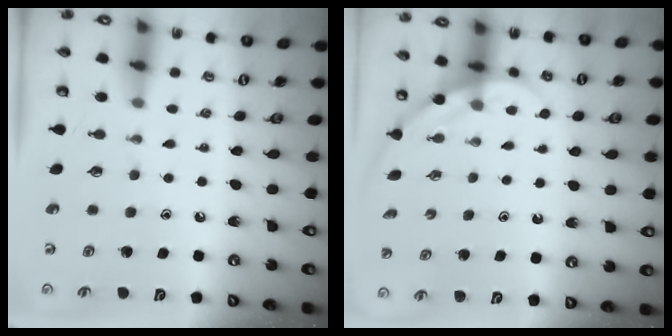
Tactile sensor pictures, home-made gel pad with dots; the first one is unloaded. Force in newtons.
{"total": 3.4, "press": 3.4, "slide": 0.1}